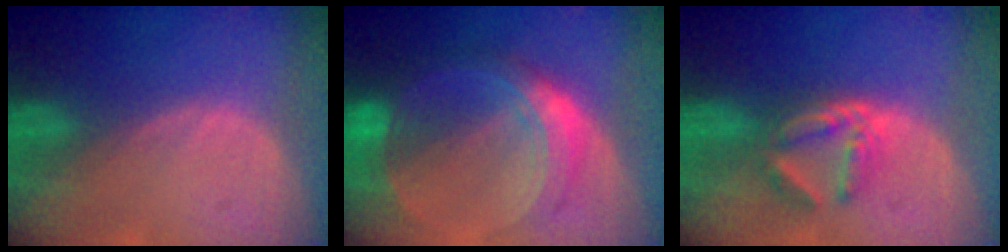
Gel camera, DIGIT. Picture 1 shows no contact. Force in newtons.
{"total": 8.8, "press": 8.8, "slide": 0.6}
{"total": 6.0, "press": 5.3, "slide": 2.8}